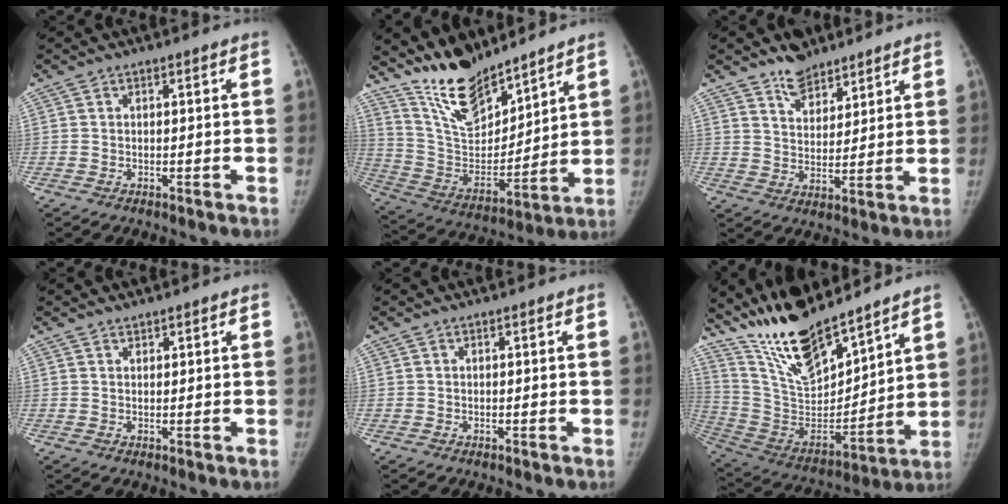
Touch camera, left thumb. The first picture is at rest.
{"total": 15.6, "force": [13.3, 5.1, 6.5], "torque": [-0.081, -0.082, 0.259]}
{"total": 7.8, "force": [6.2, 3.8, 2.8], "torque": [-0.018, -0.045, 0.108]}
{"total": 0.8, "force": [0.7, 0.3, 0.1], "torque": [0.003, -0.006, 0.011]}
{"total": 0.0}
{"total": 20.4, "force": [16.8, 5.8, 10.0], "torque": [-0.141, -0.103, 0.317]}